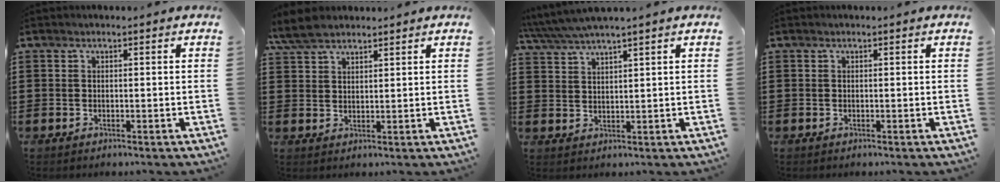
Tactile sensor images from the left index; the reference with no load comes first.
{"total": 5.0, "force": [4.1, 1.8, 2.2], "torque": [-0.057, 0.001, 0.077]}
{"total": 3.7, "force": [3.2, -0.2, 1.8], "torque": [-0.045, -0.010, 0.057]}
{"total": 0.0}